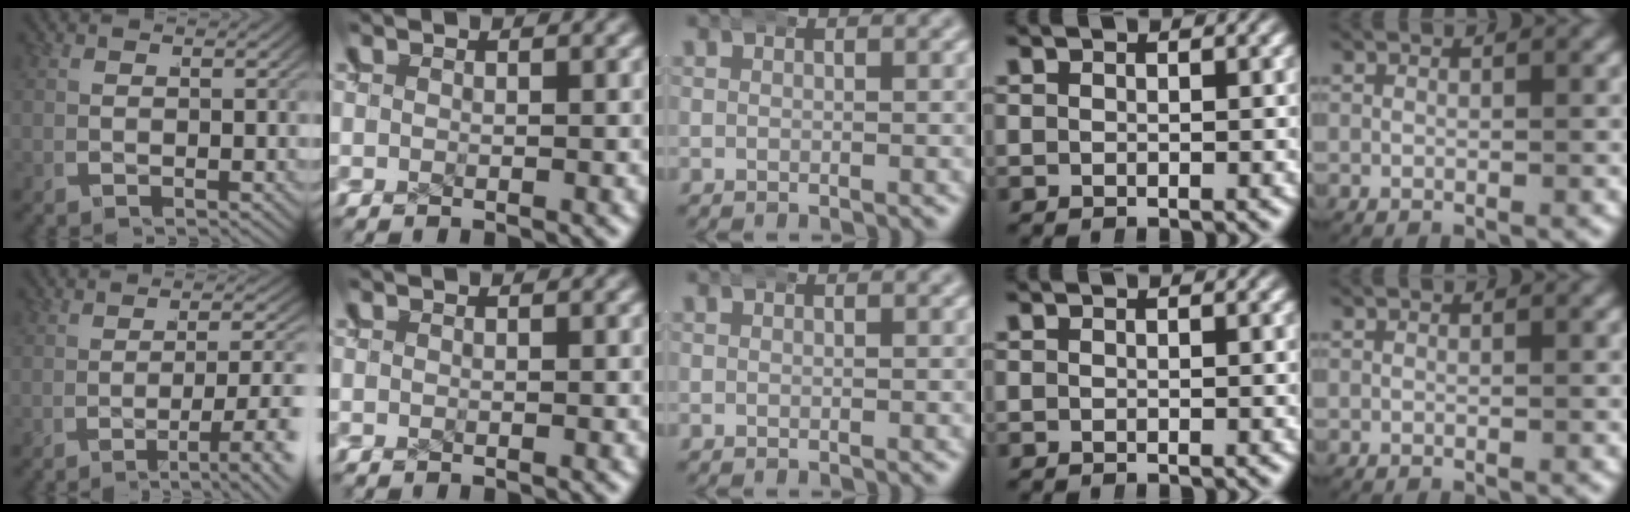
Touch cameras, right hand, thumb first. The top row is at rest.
{"thumb": {"total": 5.7, "force": [-2.6, 1.7, 4.9], "torque": [-0.078, 0.002, -0.046]}}